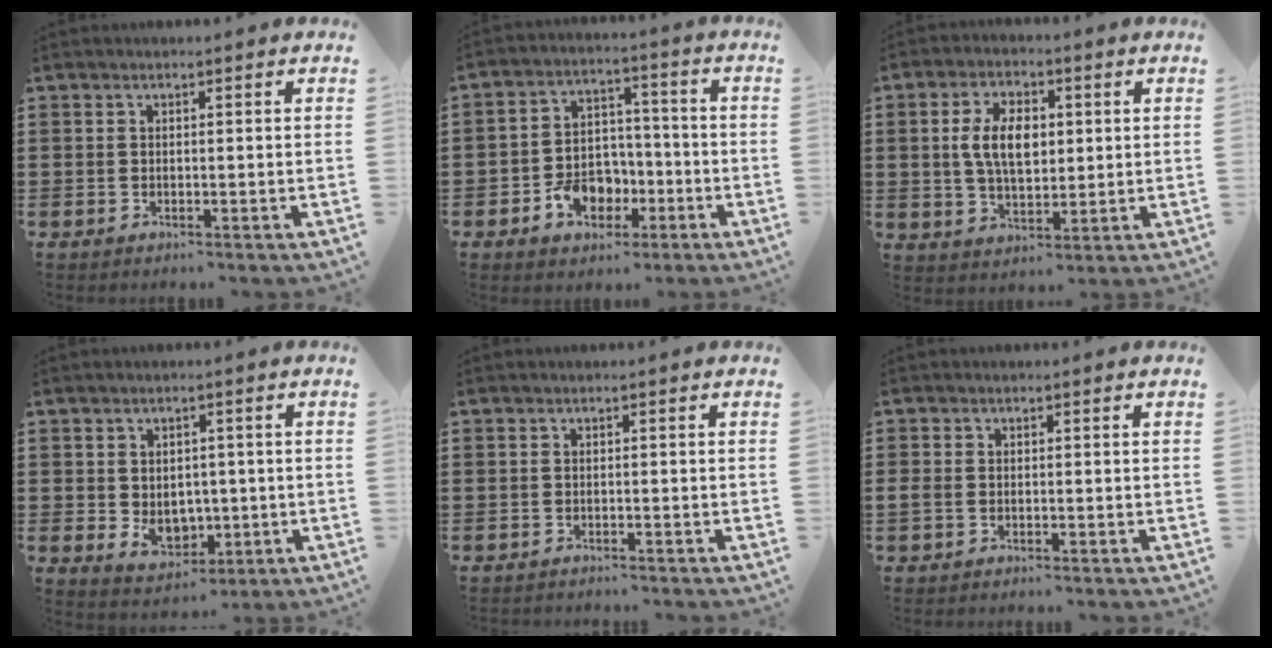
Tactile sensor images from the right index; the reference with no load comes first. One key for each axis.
{"total": 7.4, "fx": -3.0, "fy": 5.7, "fz": 3.6, "tx": -0.063, "ty": 0.019, "tz": -0.053}
{"total": 7.6, "fx": 1.0, "fy": 4.3, "fz": 6.1, "tx": -0.132, "ty": 0.008, "tz": 0.011}
{"total": 2.3, "fx": 0.0, "fy": 1.9, "fz": 1.3, "tx": -0.021, "ty": 0.004, "tz": -0.003}
{"total": 0.7, "fx": -0.7, "fy": 0.1, "fz": 0.0, "tx": -0.002, "ty": 0.000, "tz": -0.015}
{"total": 1.0, "fx": -0.5, "fy": 0.7, "fz": 0.6, "tx": -0.020, "ty": 0.000, "tz": -0.013}